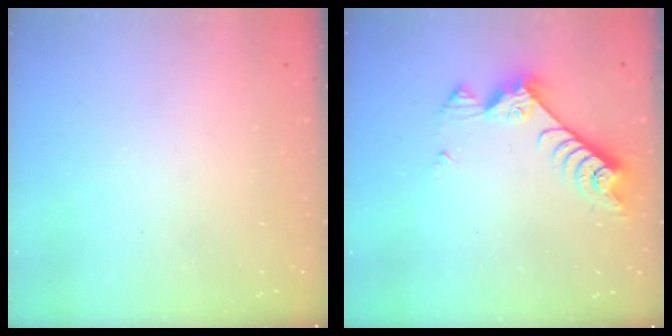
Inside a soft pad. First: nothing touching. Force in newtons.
{"total": 7.7, "press": 7.6, "slide": 1.2}